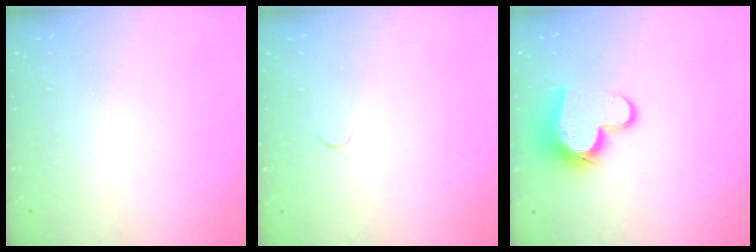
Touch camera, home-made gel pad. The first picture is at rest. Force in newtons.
{"total": 2.7, "press": 2.7, "slide": 0.4}
{"total": 13.2, "press": 13.2, "slide": 1.1}